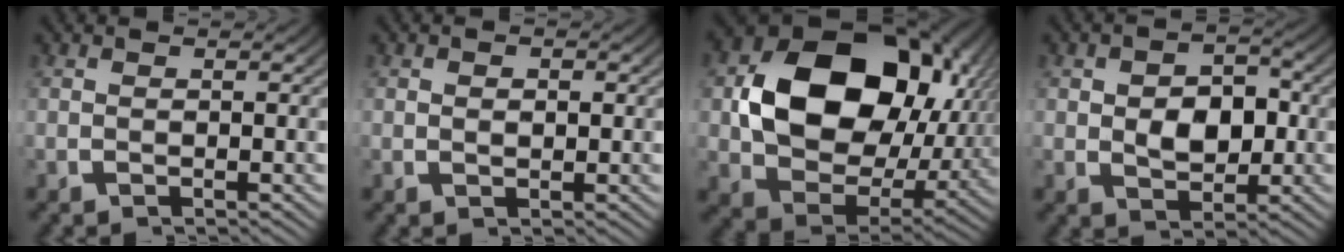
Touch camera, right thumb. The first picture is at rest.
{"total": 0.9, "force": [0.1, 0.6, 0.6], "torque": [-0.012, -0.007, 0.006]}
{"total": 20.6, "force": [2.8, 13.6, 15.1], "torque": [-0.284, -0.024, 0.049]}
{"total": 5.4, "force": [0.0, 3.7, 3.9], "torque": [-0.072, -0.027, 0.017]}